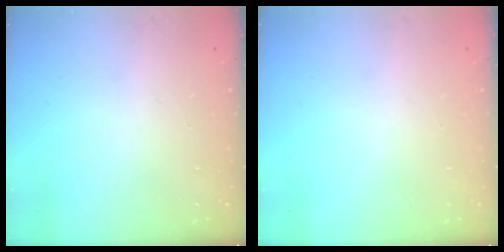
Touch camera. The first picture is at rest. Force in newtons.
{"total": 0.0}